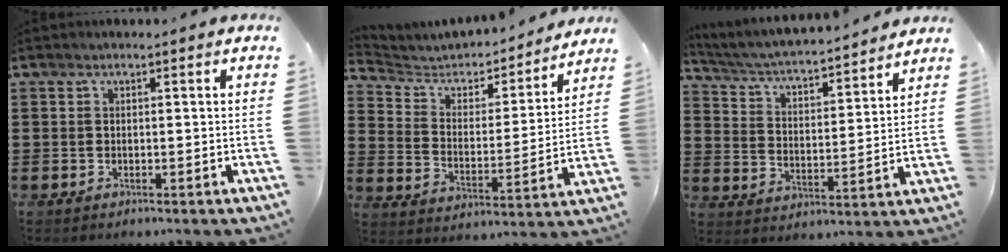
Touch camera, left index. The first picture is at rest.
{"total": 4.2, "force": [3.7, 1.8, 0.7], "torque": [-0.042, -0.030, 0.054]}
{"total": 3.7, "force": [3.5, 0.1, 1.2], "torque": [-0.042, -0.033, 0.051]}